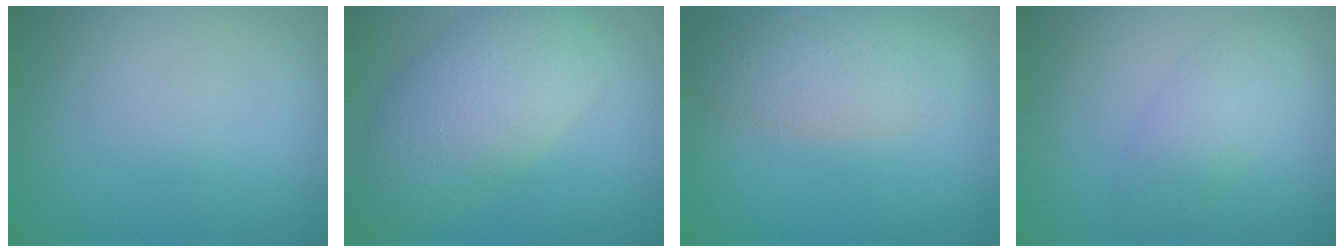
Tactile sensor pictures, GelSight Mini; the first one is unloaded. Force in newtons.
{"total": 7.8, "press": 7.8, "slide": 0.3}
{"total": 4.4, "press": 4.4, "slide": 0.3}
{"total": 2.9, "press": 2.9, "slide": 0.1}